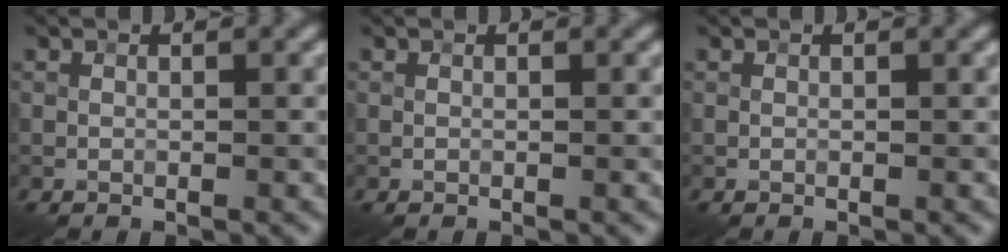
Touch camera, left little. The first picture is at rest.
{"total": 0.0}
{"total": 0.0}